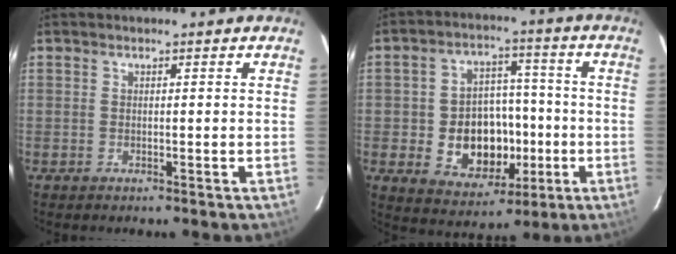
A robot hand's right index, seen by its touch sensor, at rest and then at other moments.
{"total": 13.3, "force": [-3.1, 10.2, 7.8], "torque": [-0.169, 0.015, -0.028]}